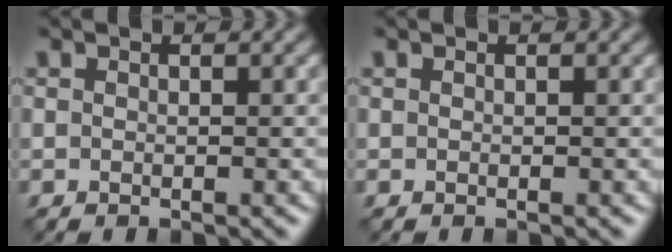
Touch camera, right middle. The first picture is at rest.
{"total": 0.0}